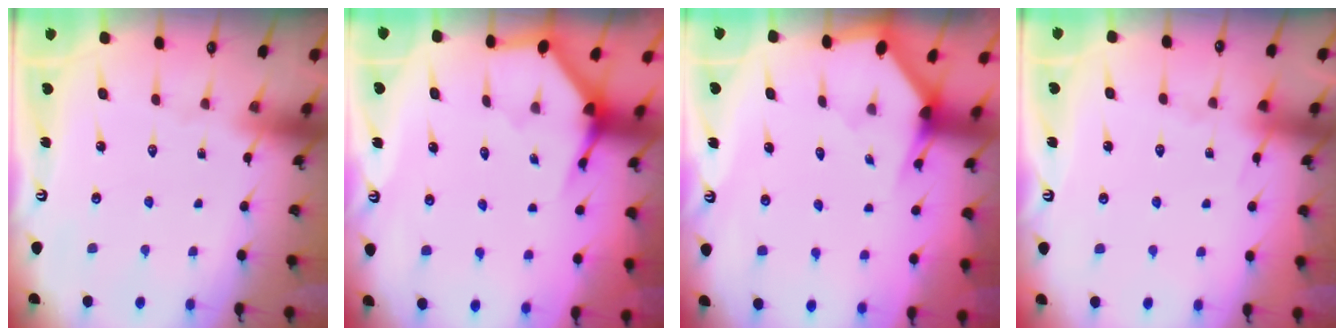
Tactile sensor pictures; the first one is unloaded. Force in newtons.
{"total": 3.6, "press": 3.6, "slide": 0.1}
{"total": 2.2, "press": 2.2, "slide": 0.1}
{"total": 3.8, "press": 3.7, "slide": 0.5}